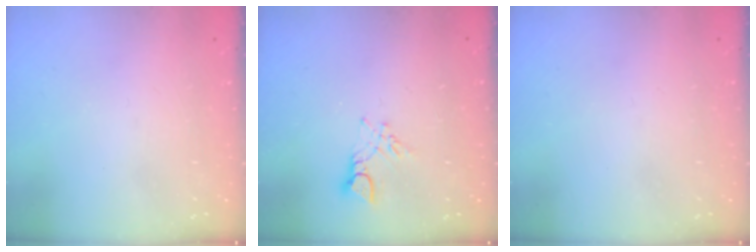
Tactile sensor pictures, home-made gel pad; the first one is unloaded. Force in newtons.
{"total": 3.7, "press": 3.7, "slide": 0.3}
{"total": 0.0}